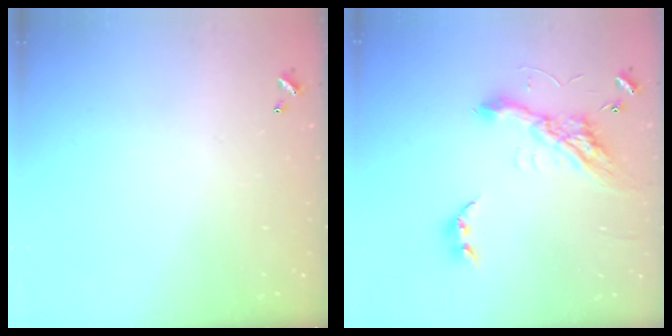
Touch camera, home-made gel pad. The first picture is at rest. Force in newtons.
{"total": 13.4, "press": 13.3, "slide": 0.8}